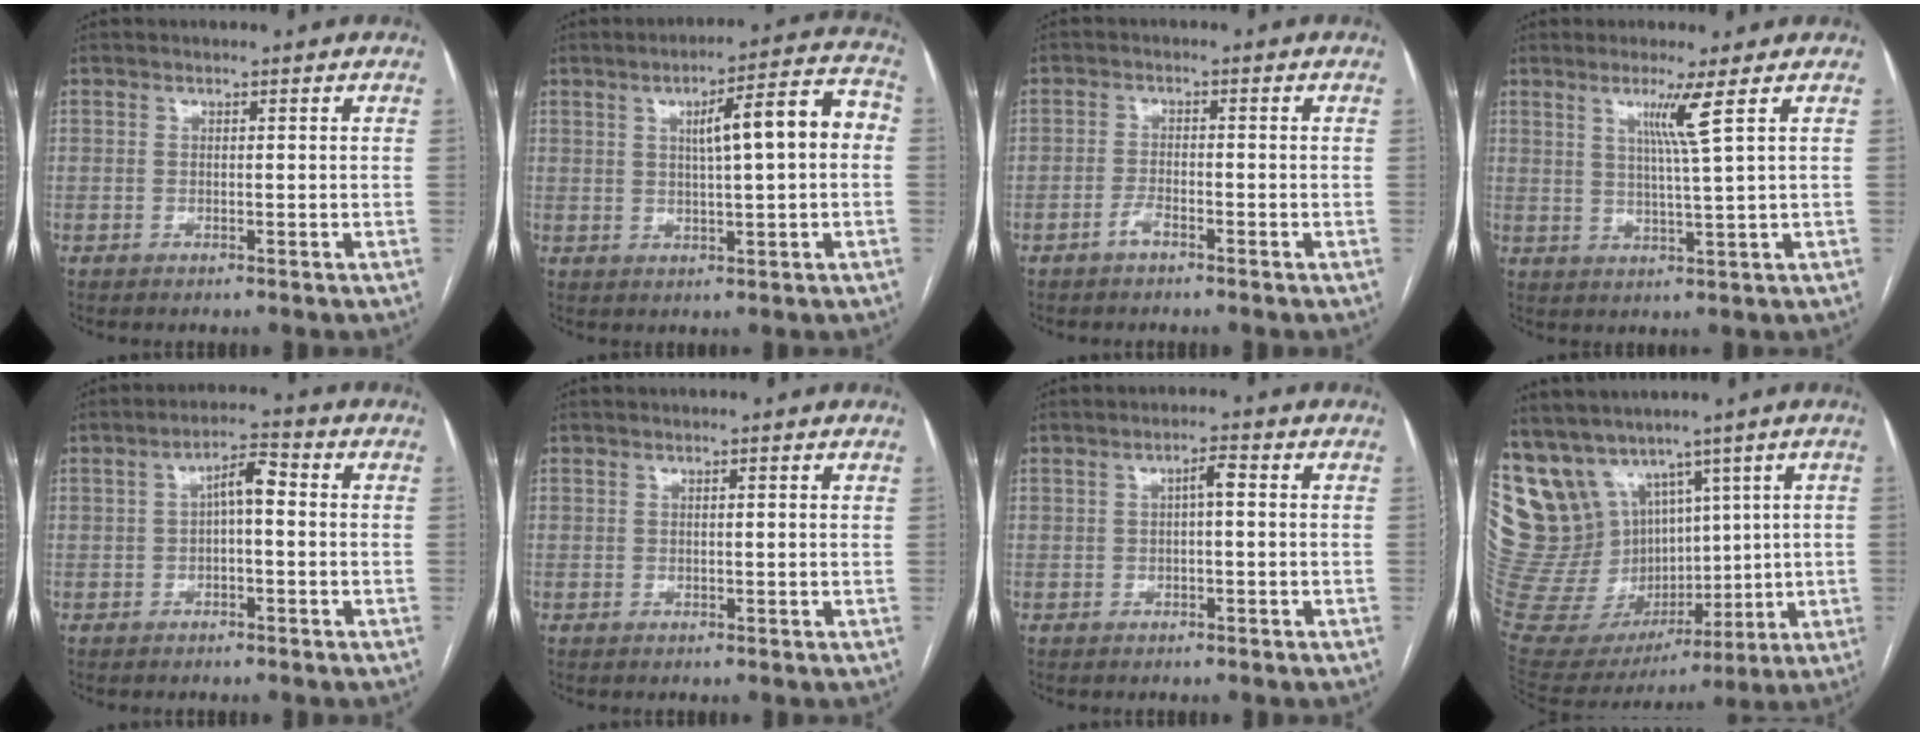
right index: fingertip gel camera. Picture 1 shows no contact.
{"total": 10.2, "force": [1.4, 1.8, 10.0], "torque": [-0.139, 0.032, 0.019]}
{"total": 2.0, "force": [-1.5, 0.5, 1.2], "torque": [-0.026, 0.001, -0.029]}
{"total": 5.0, "force": [2.4, -1.6, 4.1], "torque": [-0.079, -0.012, 0.046]}
{"total": 4.6, "force": [0.4, 1.6, 4.4], "torque": [-0.078, 0.025, 0.006]}
{"total": 0.9, "force": [0.5, 0.2, 0.7], "torque": [-0.016, 0.005, 0.006]}
{"total": 2.4, "force": [0.4, 0.6, 2.3], "torque": [-0.039, 0.010, 0.006]}
{"total": 23.7, "force": [11.2, 17.6, 11.3], "torque": [-0.255, 0.071, 0.245]}